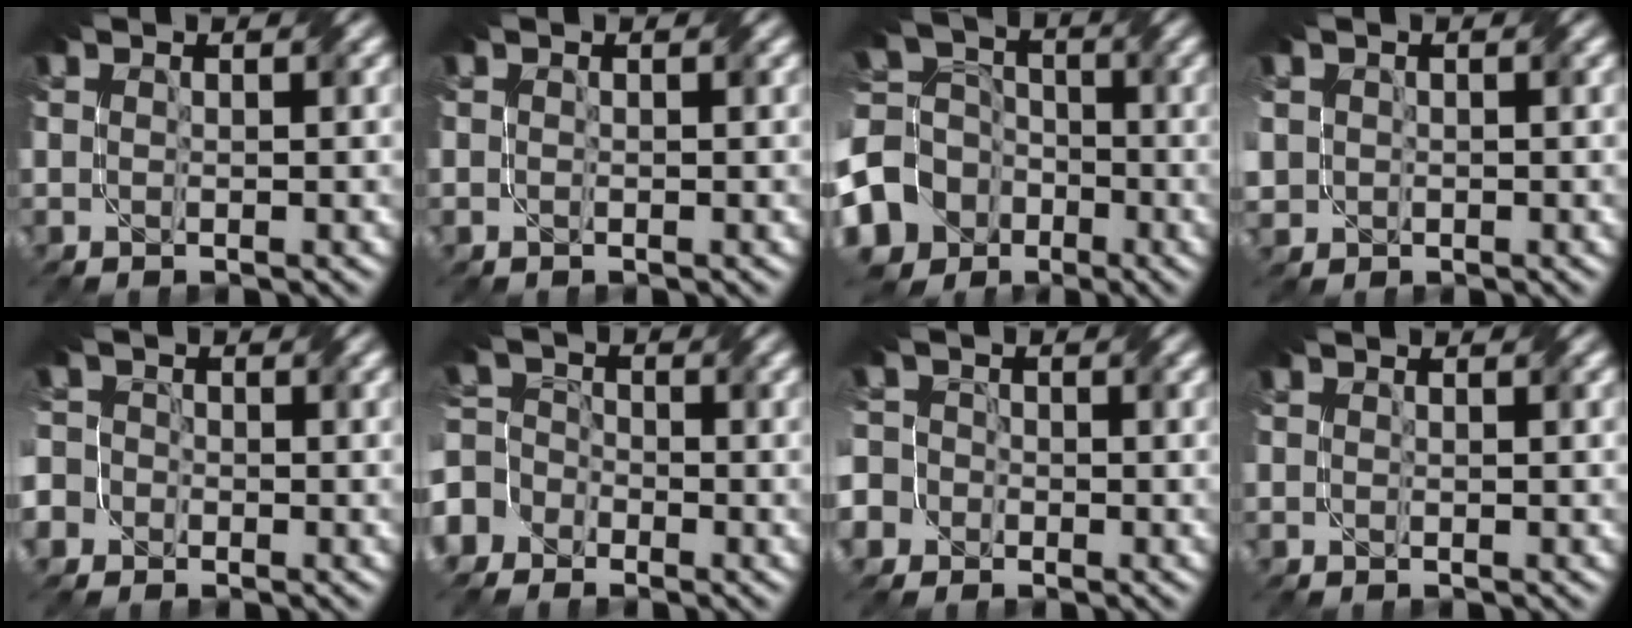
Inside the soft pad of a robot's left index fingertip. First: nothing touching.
{"total": 0.0}
{"total": 11.7, "force": [-5.6, 9.6, 3.5], "torque": [-0.102, -0.023, -0.115]}
{"total": 1.8, "force": [0.3, 1.8, 0.1], "torque": [-0.005, -0.004, 0.009]}
{"total": 5.2, "force": [-2.5, 4.3, 1.2], "torque": [-0.031, 0.006, -0.065]}
{"total": 5.2, "force": [-3.2, 4.0, 1.0], "torque": [-0.009, 0.006, -0.066]}
{"total": 6.3, "force": [-3.2, 5.2, 1.5], "torque": [-0.046, 0.000, -0.075]}
{"total": 0.0}